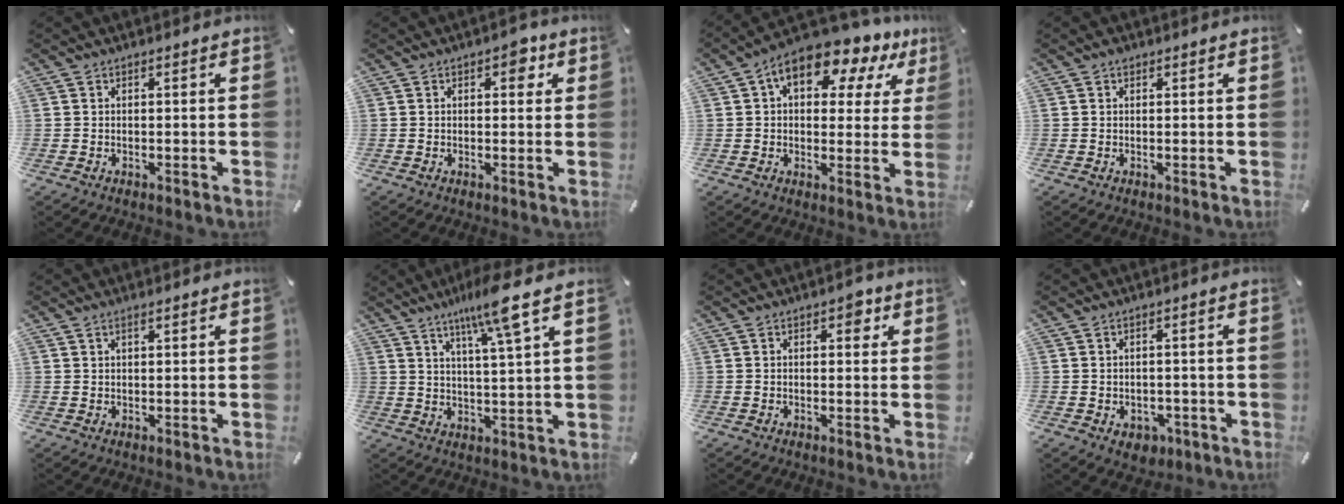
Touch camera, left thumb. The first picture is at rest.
{"total": 3.8, "force": [1.4, 2.1, 2.8], "torque": [-0.030, -0.003, 0.014]}
{"total": 11.6, "force": [6.1, 6.3, 7.6], "torque": [-0.113, -0.029, 0.104]}
{"total": 0.9, "force": [0.4, 0.7, 0.4], "torque": [-0.007, 0.004, 0.006]}
{"total": 1.4, "force": [0.7, 0.6, 1.1], "torque": [-0.023, 0.001, 0.012]}
{"total": 8.8, "force": [5.8, 0.0, 6.6], "torque": [-0.120, -0.030, 0.094]}
{"total": 3.1, "force": [1.0, 1.8, 2.2], "torque": [-0.018, -0.005, 0.008]}
{"total": 4.0, "force": [-1.6, 3.1, 2.1], "torque": [-0.025, 0.004, -0.027]}